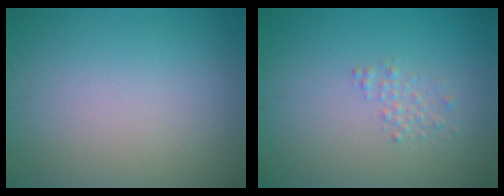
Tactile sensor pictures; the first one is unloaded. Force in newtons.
{"total": 1.2, "press": 1.2, "slide": 0.0}